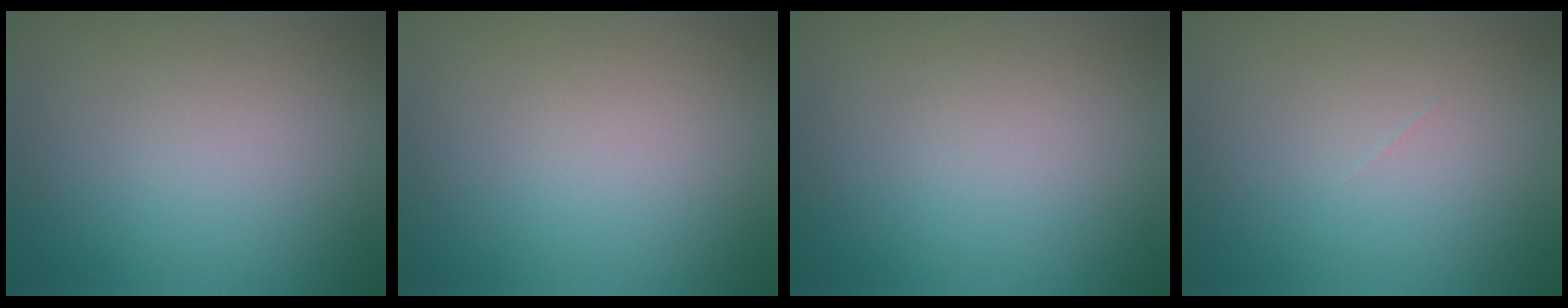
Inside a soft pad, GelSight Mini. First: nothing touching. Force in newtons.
{"total": 0.0}
{"total": 0.0}
{"total": 0.0}